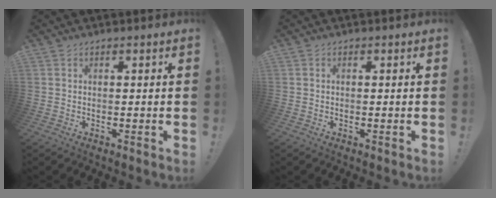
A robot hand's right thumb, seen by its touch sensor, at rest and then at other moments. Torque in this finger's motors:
{"motor_torque": [0.16, -0.40, 0.06, -0.17, -0.01]}